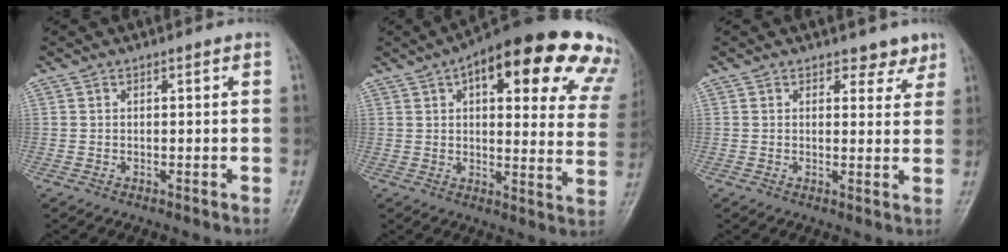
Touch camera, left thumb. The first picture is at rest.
{"total": 28.2, "force": [15.2, 10.2, 21.5], "torque": [-0.235, -0.006, 0.183]}
{"total": 3.4, "force": [2.7, 1.9, 0.8], "torque": [0.015, -0.019, 0.031]}